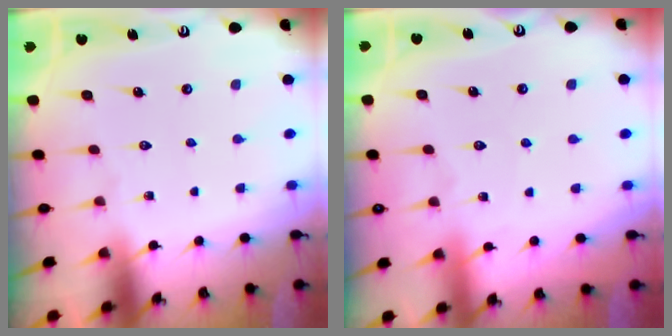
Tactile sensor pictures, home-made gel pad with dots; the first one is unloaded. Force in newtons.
{"total": 3.4, "press": 3.4, "slide": 0.5}